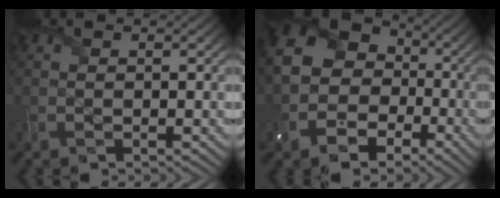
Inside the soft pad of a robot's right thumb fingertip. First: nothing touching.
{"total": 13.4, "force": [-2.8, 11.1, 6.9], "torque": [-0.150, -0.036, -0.049]}